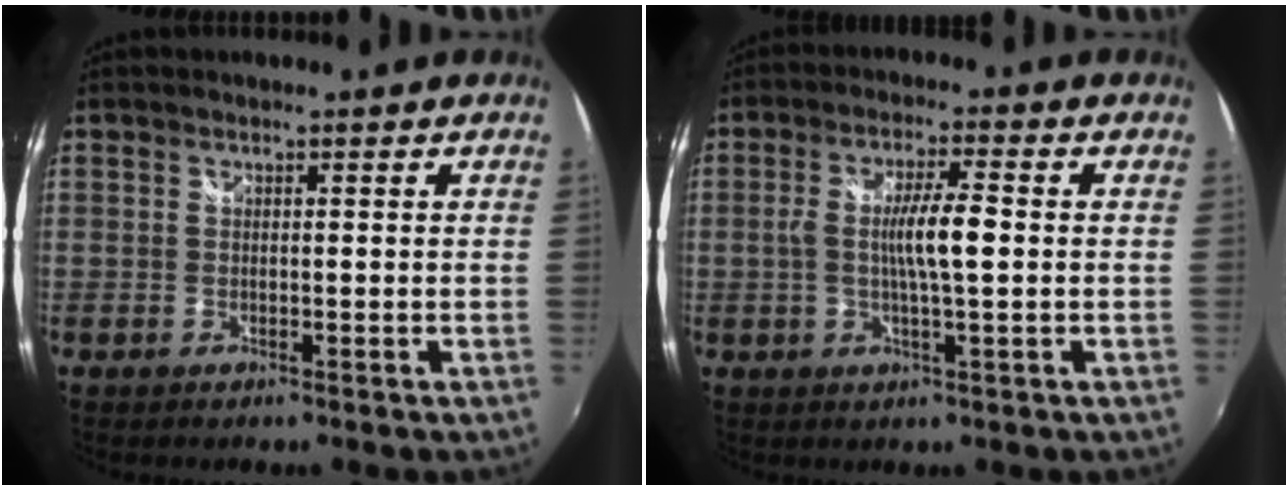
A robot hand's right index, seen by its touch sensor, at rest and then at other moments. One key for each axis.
{"total": 6.6, "fx": -0.1, "fy": 0.6, "fz": 6.6, "tx": -0.118, "ty": 0.004, "tz": 0.002}